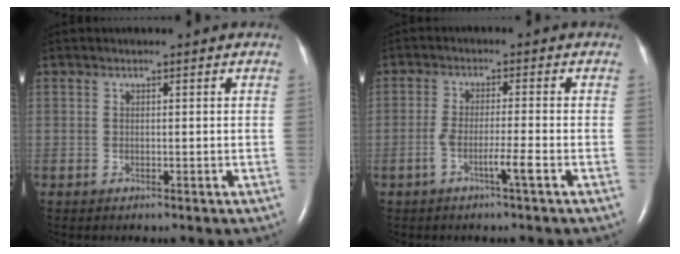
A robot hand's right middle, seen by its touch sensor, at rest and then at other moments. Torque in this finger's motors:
{"motor_torque": [0.89, -0.60, 0.47, 0.08]}